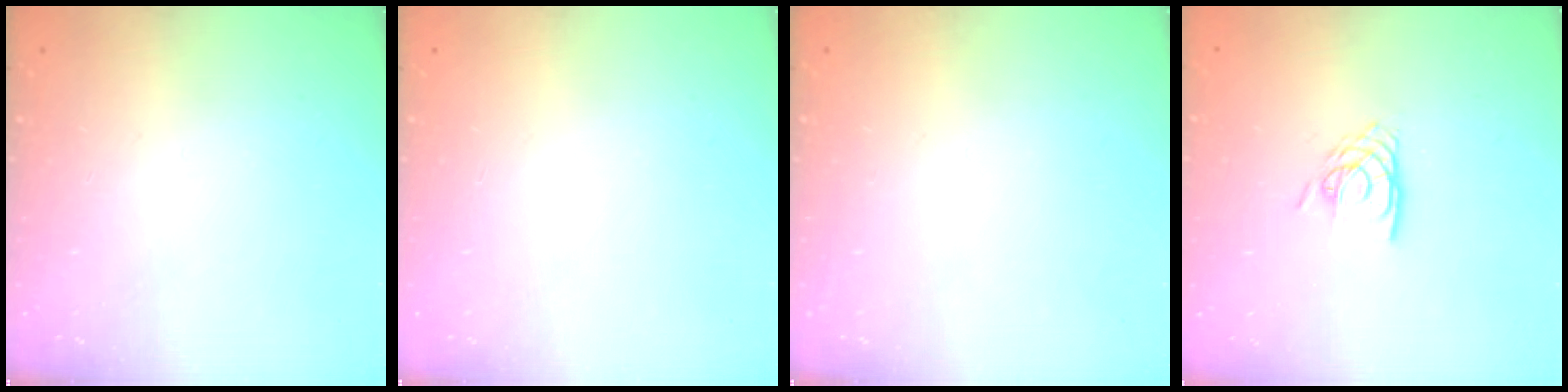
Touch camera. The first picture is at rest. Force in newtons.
{"total": 0.0}
{"total": 0.0}
{"total": 7.4, "press": 7.3, "slide": 0.5}